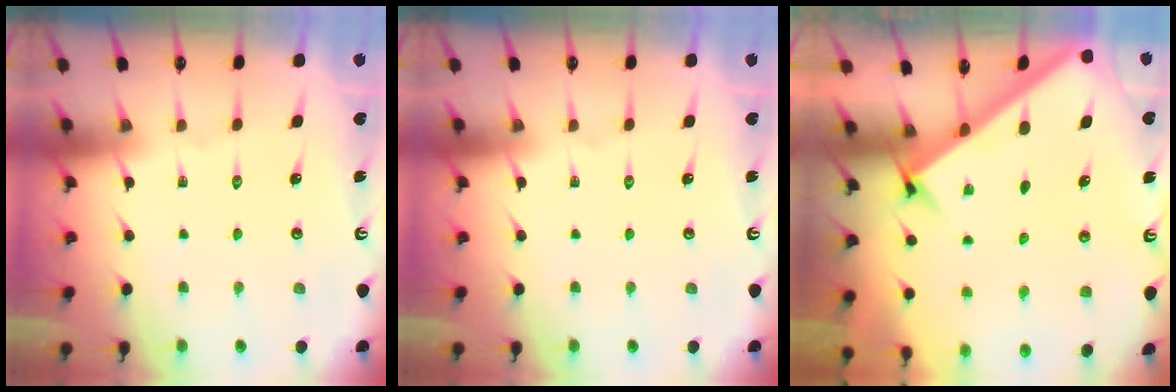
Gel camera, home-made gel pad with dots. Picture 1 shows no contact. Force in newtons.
{"total": 0.0}
{"total": 2.6, "press": 2.6, "slide": 0.3}